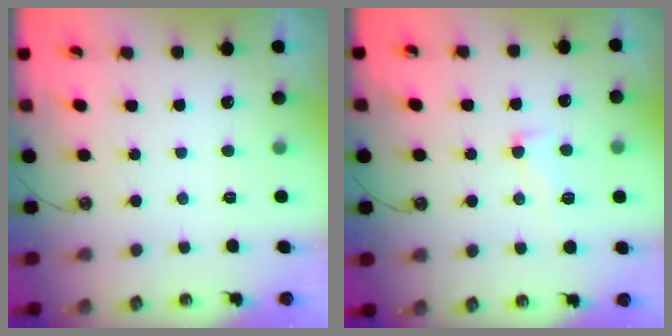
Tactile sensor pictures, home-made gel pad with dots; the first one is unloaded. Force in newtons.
{"total": 1.5, "press": 0.3, "slide": 1.5}